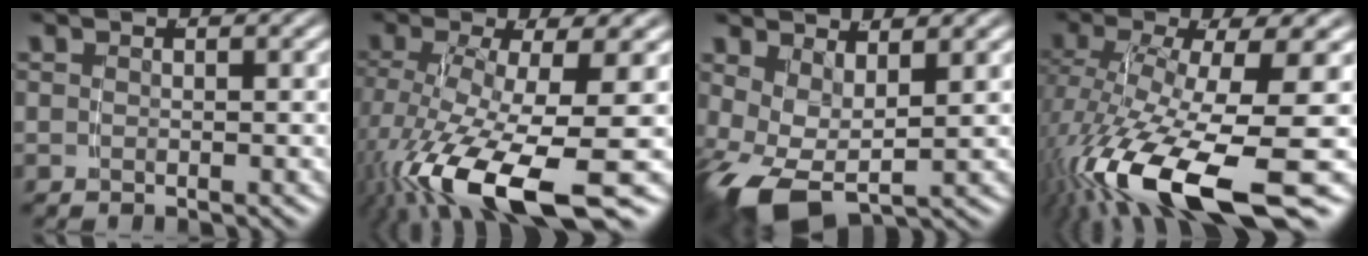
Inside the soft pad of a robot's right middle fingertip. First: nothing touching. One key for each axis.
{"total": 9.9, "fx": -3.7, "fy": 3.4, "fz": 8.6, "tx": -0.175, "ty": -0.042, "tz": -0.031}
{"total": 7.3, "fx": -2.2, "fy": 4.9, "fz": 4.9, "tx": -0.131, "ty": -0.040, "tz": -0.022}
{"total": 11.1, "fx": -4.4, "fy": 3.5, "fz": 9.6, "tx": -0.187, "ty": -0.047, "tz": -0.040}